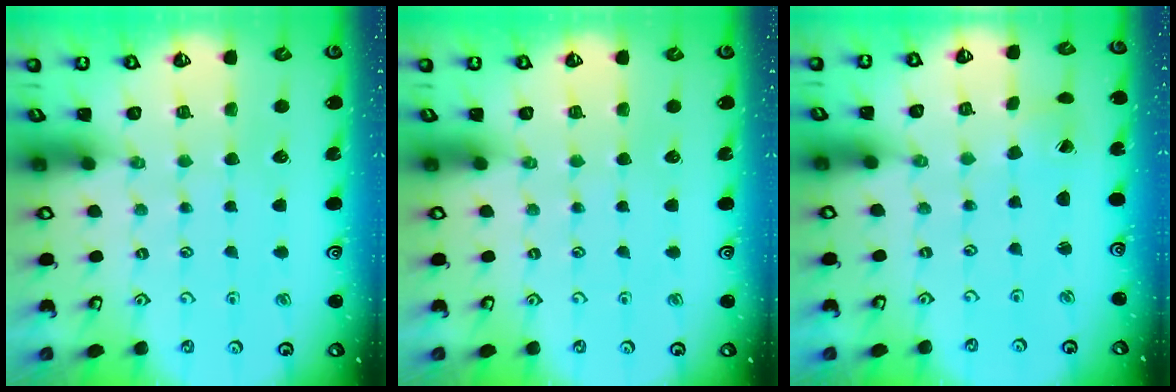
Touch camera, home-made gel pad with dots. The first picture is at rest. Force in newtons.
{"total": 0.0}
{"total": 1.2, "press": 1.2, "slide": 0.1}